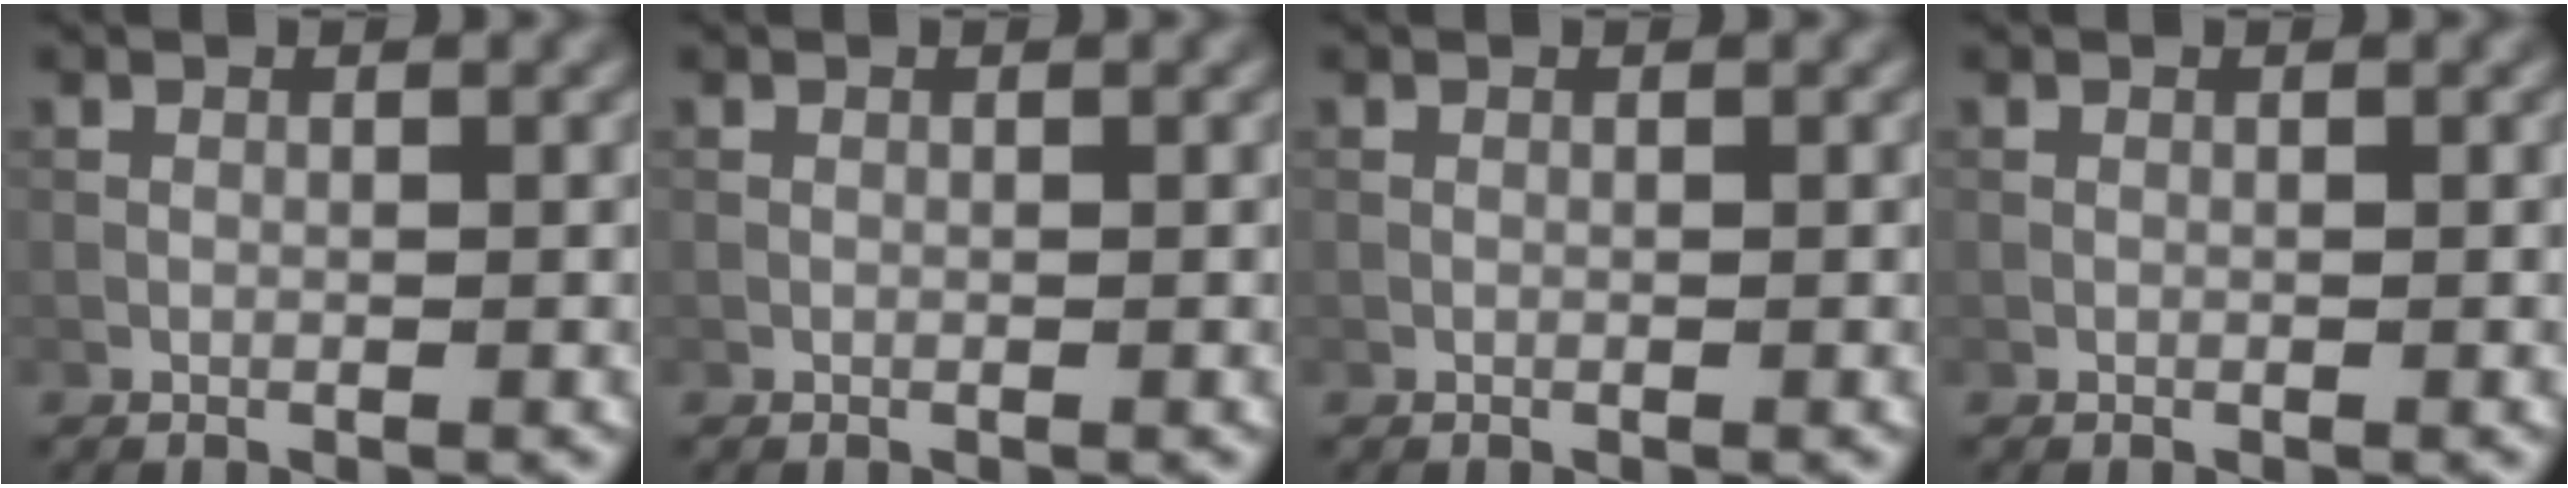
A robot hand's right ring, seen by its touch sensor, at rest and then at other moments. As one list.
[{"total": 0.0}, {"total": 0.0}, {"total": 0.0}]